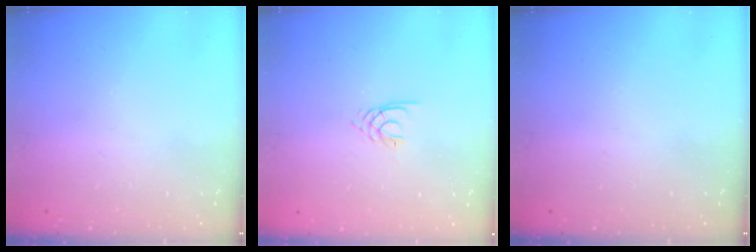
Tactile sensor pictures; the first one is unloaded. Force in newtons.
{"total": 1.9, "press": 1.9, "slide": 0.2}
{"total": 0.0}